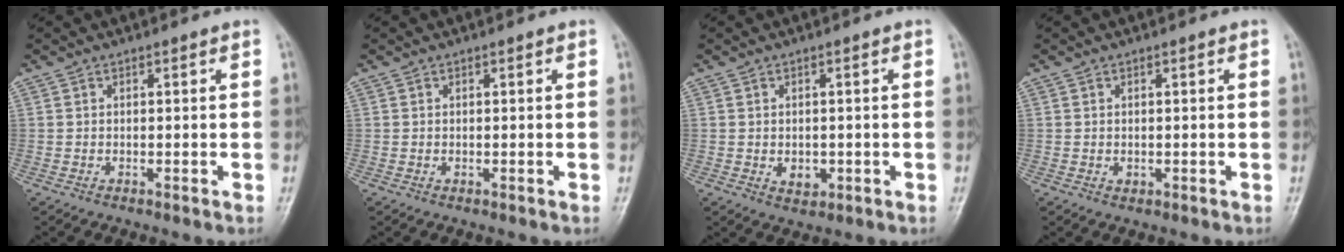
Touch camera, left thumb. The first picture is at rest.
{"total": 0.0}
{"total": 3.0, "force": [-0.5, 2.3, 1.9], "torque": [-0.016, -0.001, -0.001]}
{"total": 0.9, "force": [0.0, 0.8, 0.5], "torque": [-0.004, 0.000, 0.001]}